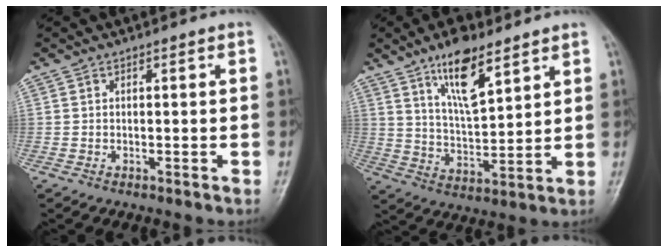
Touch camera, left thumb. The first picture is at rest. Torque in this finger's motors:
{"motor_torque": [1.36, 0.01, 1.44, -0.94, 0.46]}